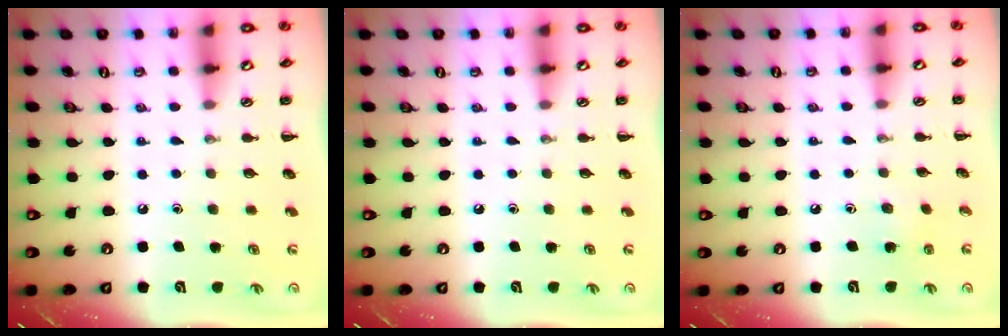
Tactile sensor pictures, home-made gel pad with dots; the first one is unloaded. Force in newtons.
{"total": 0.0}
{"total": 2.9, "press": 2.7, "slide": 1.0}